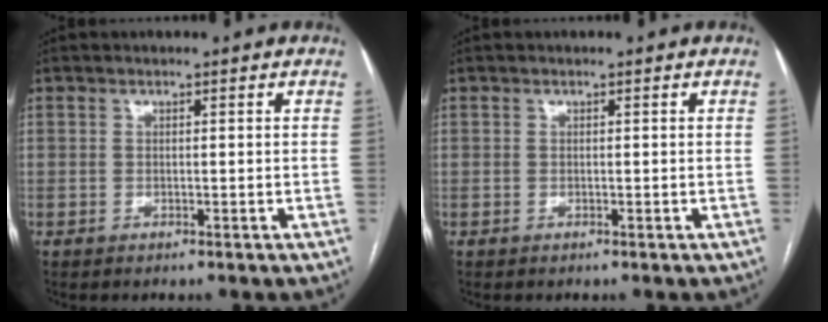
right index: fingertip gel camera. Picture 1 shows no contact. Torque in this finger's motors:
{"motor_torque": [0.00, 0.00, -0.01, 0.00]}